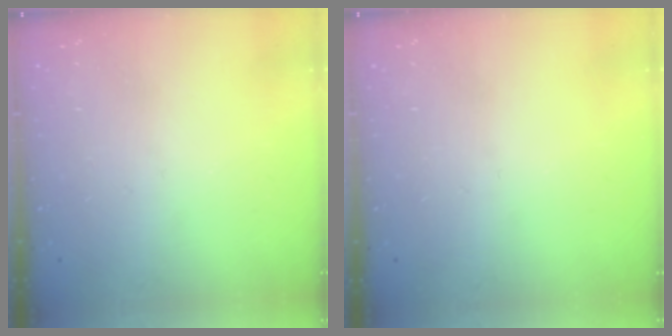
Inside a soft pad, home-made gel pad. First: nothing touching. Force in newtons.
{"total": 0.0}